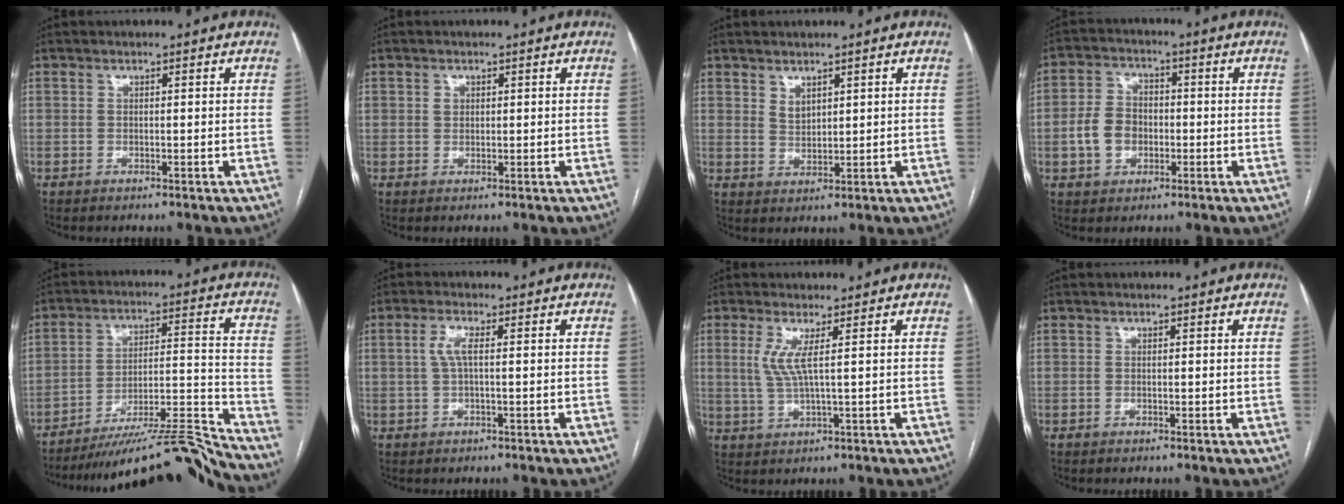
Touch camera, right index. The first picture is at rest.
{"total": 1.2, "force": [0.4, 1.1, 0.5], "torque": [-0.006, 0.003, 0.008]}
{"total": 2.3, "force": [1.6, 1.2, 1.1], "torque": [-0.018, -0.005, 0.040]}
{"total": 6.8, "force": [-1.3, 5.2, 4.2], "torque": [-0.093, 0.020, -0.021]}
{"total": 17.3, "force": [-16.3, -0.9, 5.9], "torque": [-0.075, 0.025, -0.255]}
{"total": 2.8, "force": [0.3, 0.6, 2.7], "torque": [-0.061, 0.007, 0.009]}
{"total": 3.8, "force": [1.1, -0.3, 3.6], "torque": [-0.084, 0.003, 0.029]}
{"total": 0.0}